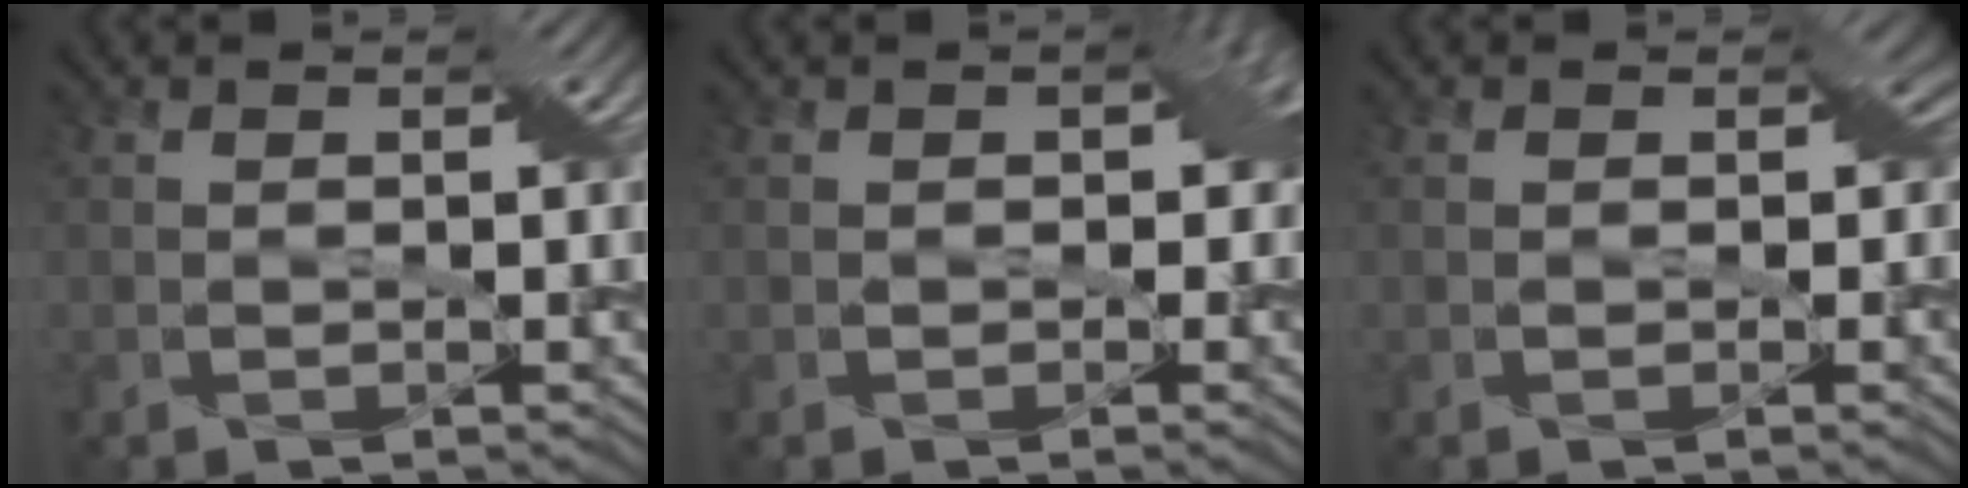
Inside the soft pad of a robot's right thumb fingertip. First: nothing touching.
{"total": 3.7, "force": [0.1, 2.8, 2.4], "torque": [-0.029, 0.000, -0.001]}
{"total": 2.4, "force": [0.1, 2.1, 1.2], "torque": [-0.015, -0.002, -0.003]}